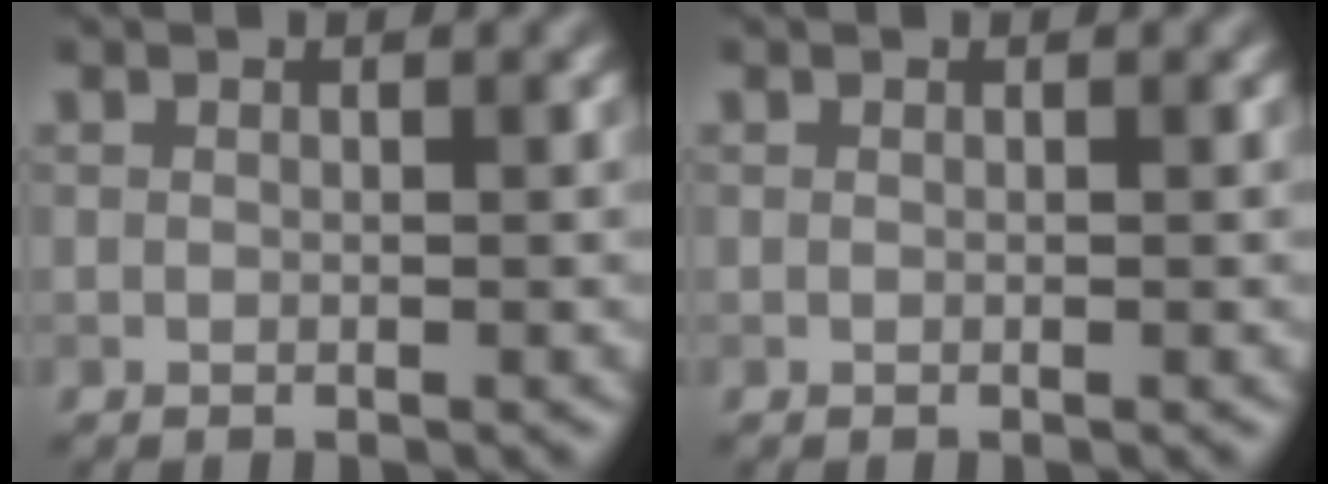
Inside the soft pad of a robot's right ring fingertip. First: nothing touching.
{"total": 0.0}